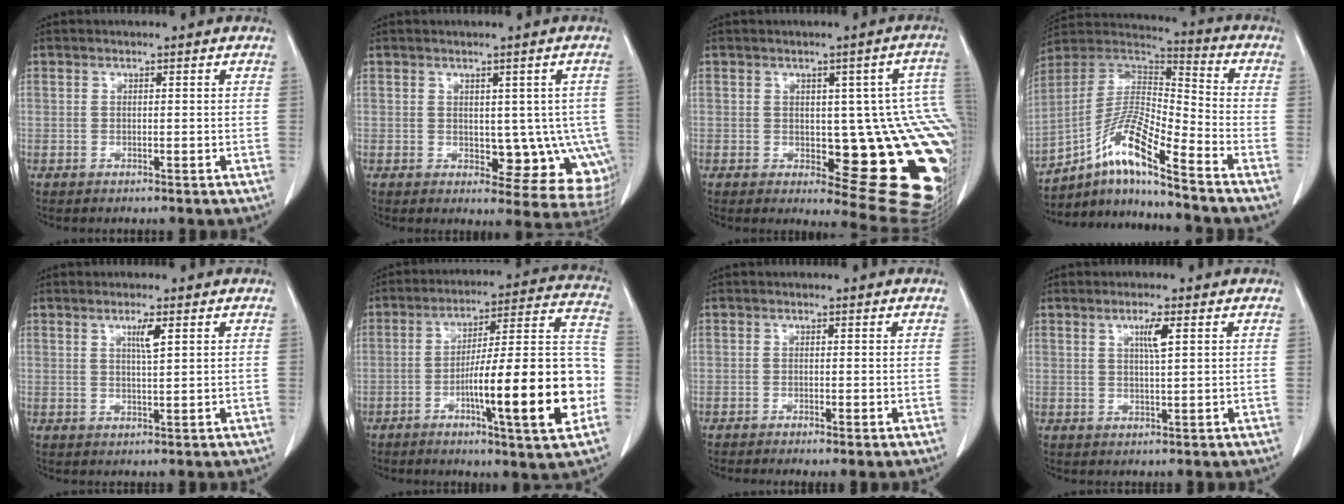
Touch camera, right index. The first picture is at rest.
{"total": 9.6, "force": [-0.7, 5.4, 7.9], "torque": [-0.069, 0.004, 0.005]}
{"total": 18.2, "force": [-2.2, 6.2, 16.9], "torque": [-0.116, 0.012, -0.007]}
{"total": 13.5, "force": [-8.8, 1.0, 10.2], "torque": [-0.198, 0.014, -0.161]}
{"total": 2.8, "force": [1.4, 0.2, 2.5], "torque": [-0.045, -0.003, 0.024]}
{"total": 20.1, "force": [-6.0, 1.5, 19.1], "torque": [-0.253, 0.016, -0.086]}
{"total": 1.3, "force": [-0.6, 0.2, 1.1], "torque": [-0.021, -0.003, -0.008]}
{"total": 3.2, "force": [1.3, 0.1, 2.9], "torque": [-0.051, -0.002, 0.023]}